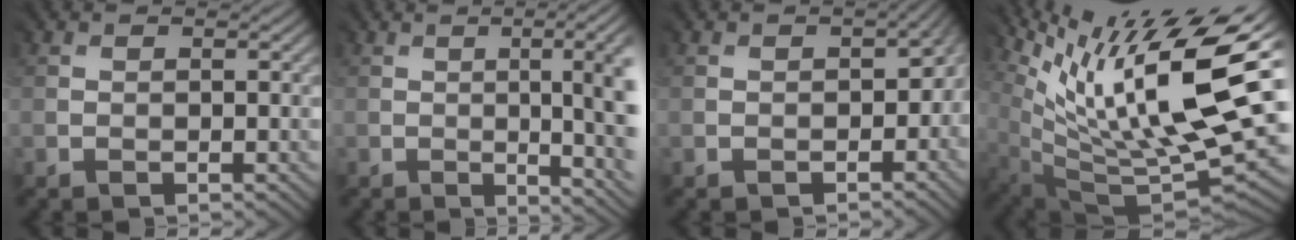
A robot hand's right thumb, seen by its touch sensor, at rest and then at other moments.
{"total": 8.8, "force": [-1.1, 2.9, 8.3], "torque": [-0.080, 0.008, -0.016]}
{"total": 3.2, "force": [-1.3, 2.1, 2.1], "torque": [-0.014, -0.009, -0.008]}
{"total": 15.4, "force": [6.8, 4.0, 13.2], "torque": [-0.258, 0.010, 0.127]}